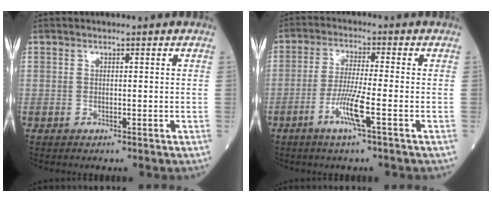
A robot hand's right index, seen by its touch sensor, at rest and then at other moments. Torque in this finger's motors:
{"motor_torque": [-0.10, -0.10, 0.10, 0.07]}